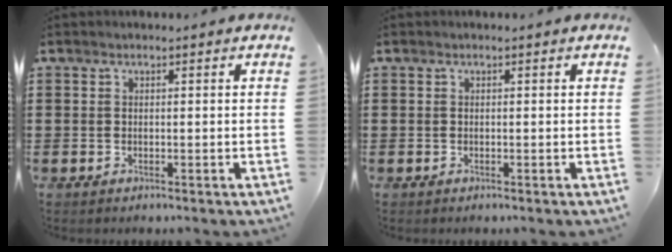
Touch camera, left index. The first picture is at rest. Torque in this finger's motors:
{"motor_torque": [-0.02, 0.00, 0.03, 0.01]}